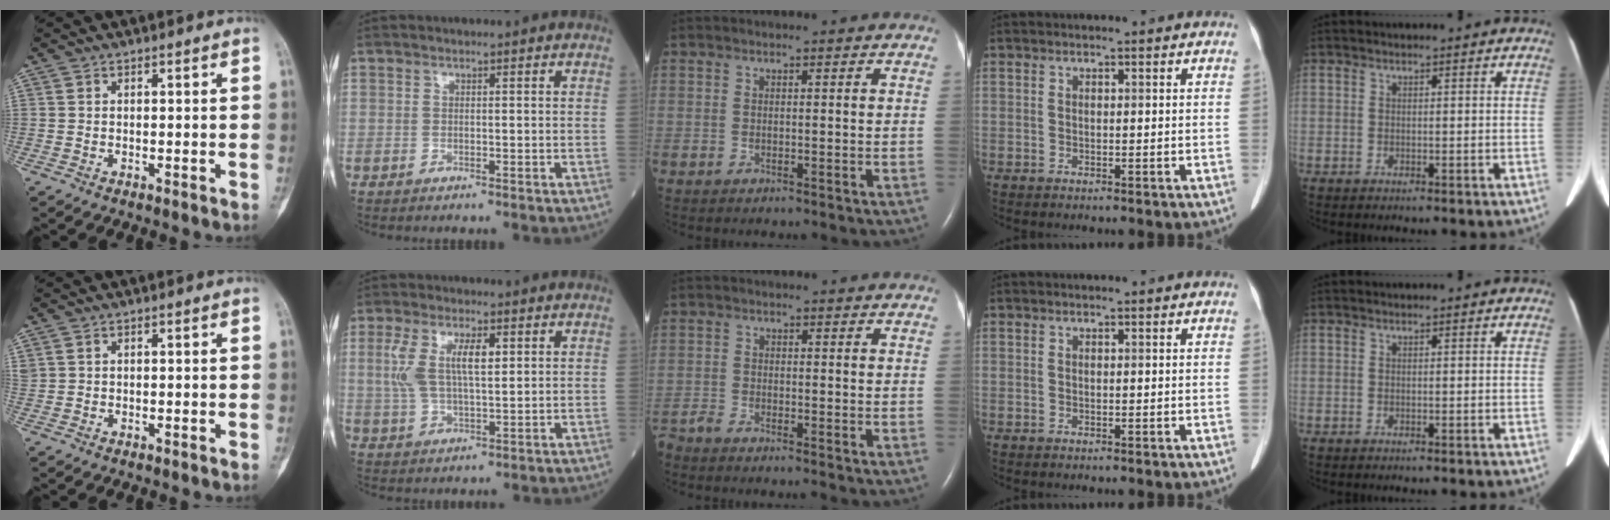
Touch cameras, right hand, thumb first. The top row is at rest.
{"thumb": {"total": 1.0, "force": [0.6, 0.7, 0.4], "torque": [-0.009, 0.010, 0.016]}, "index": {"total": 7.9, "force": [1.9, 2.6, 7.2], "torque": [-0.159, 0.014, 0.041]}, "middle": {"total": 3.4, "force": [-3.2, 0.0, 1.2], "torque": [-0.020, -0.011, -0.058]}}